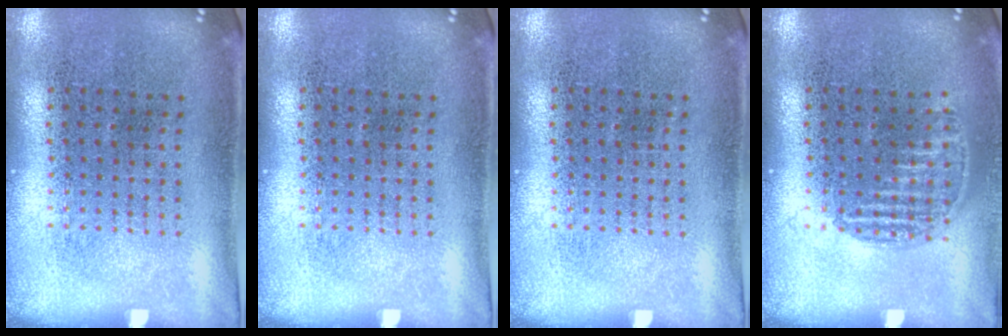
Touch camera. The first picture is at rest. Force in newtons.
{"total": 0.0}
{"total": 0.0}
{"total": 0.9, "press": 0.8, "slide": 0.5}